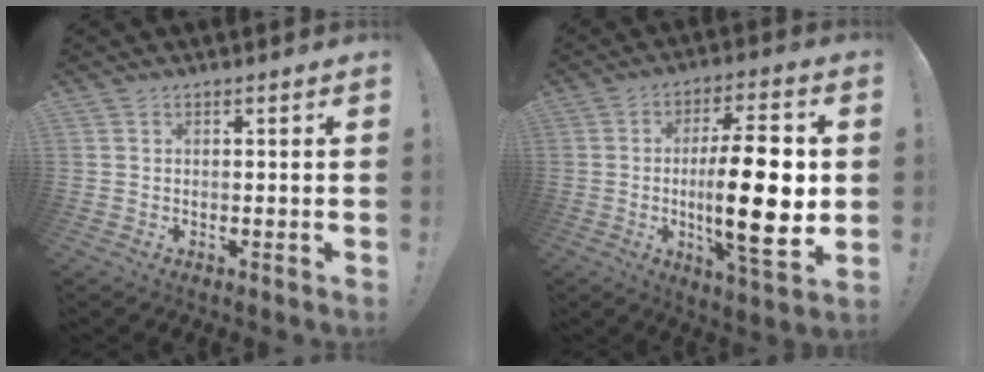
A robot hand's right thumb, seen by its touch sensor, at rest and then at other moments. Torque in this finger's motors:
{"motor_torque": [1.85, 3.16, 1.67, -0.34, 0.29]}